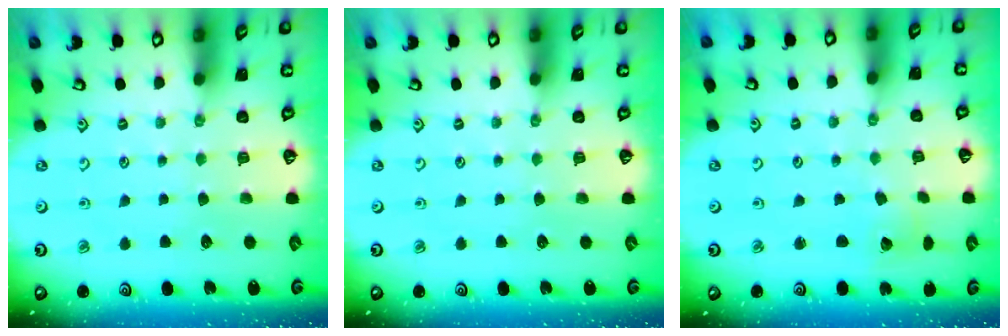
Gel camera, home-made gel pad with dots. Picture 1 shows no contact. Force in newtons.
{"total": 0.0}
{"total": 2.2, "press": 2.2, "slide": 0.3}